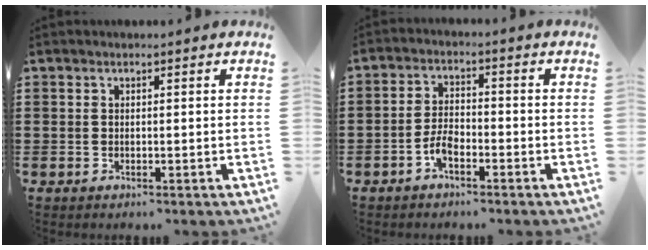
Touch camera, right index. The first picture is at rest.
{"total": 4.0, "force": [-2.3, 1.7, 2.8], "torque": [-0.070, 0.000, -0.050]}